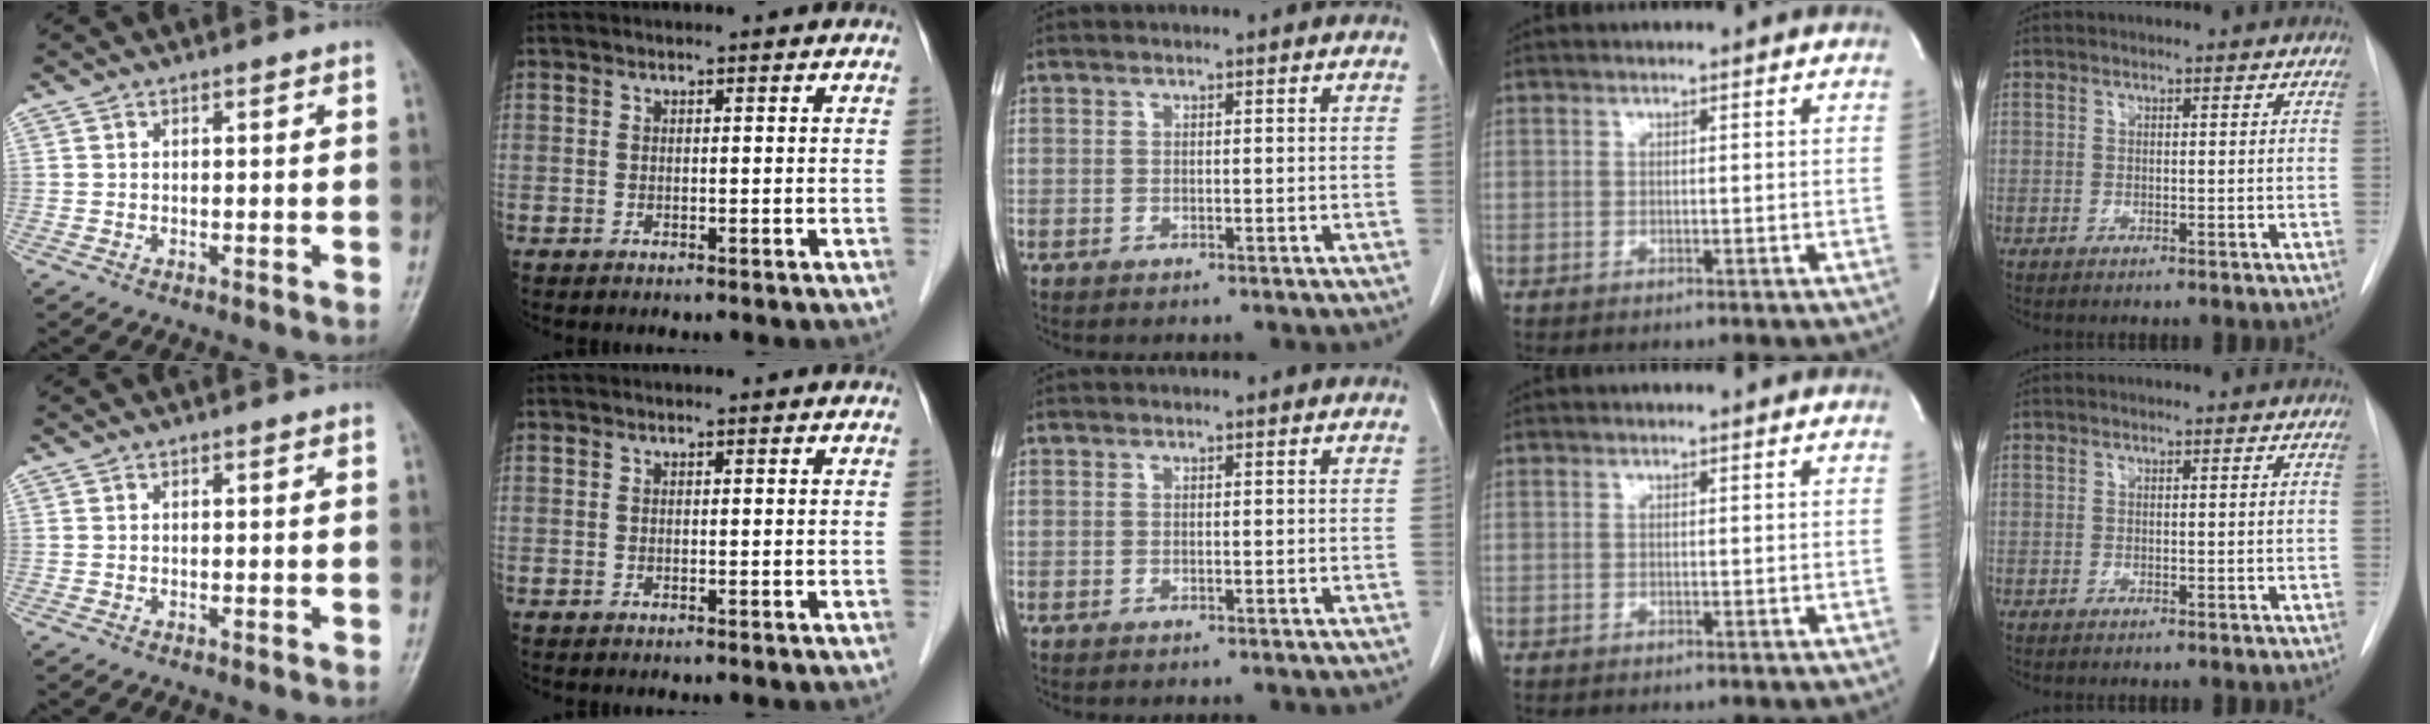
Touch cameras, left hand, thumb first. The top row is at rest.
{}